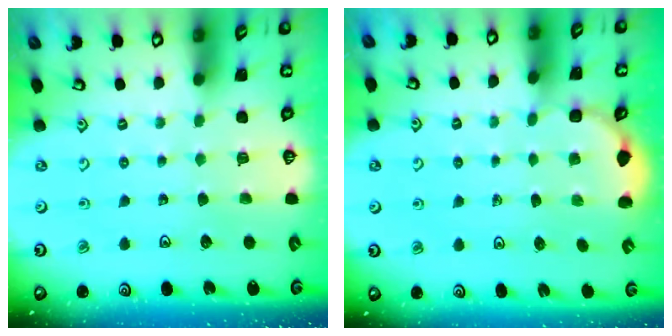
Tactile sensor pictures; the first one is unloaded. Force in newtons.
{"total": 2.5, "press": 2.2, "slide": 1.2}